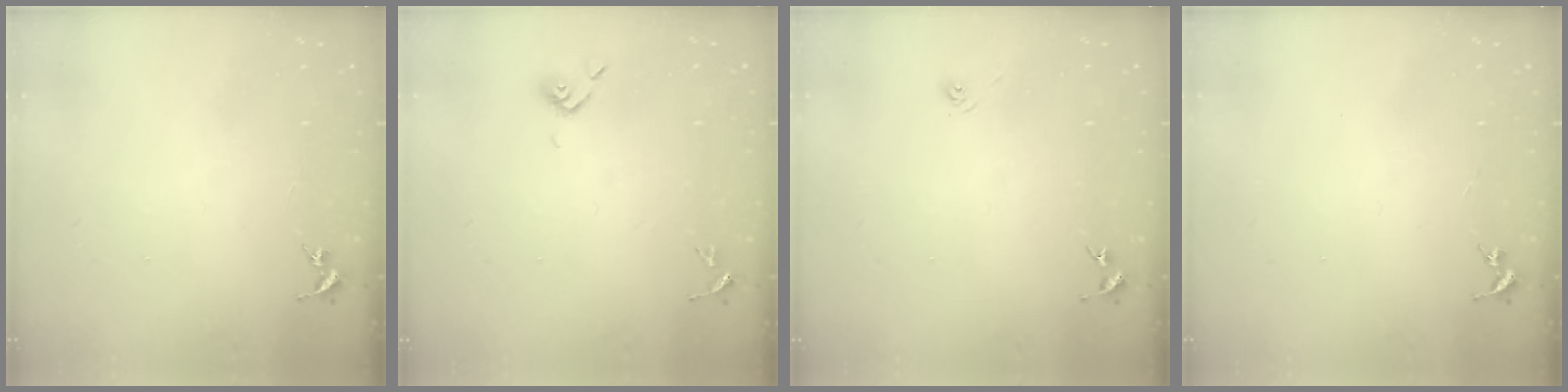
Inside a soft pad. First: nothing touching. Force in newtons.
{"total": 4.4, "press": 4.4, "slide": 0.7}
{"total": 3.2, "press": 2.7, "slide": 1.7}
{"total": 0.0}